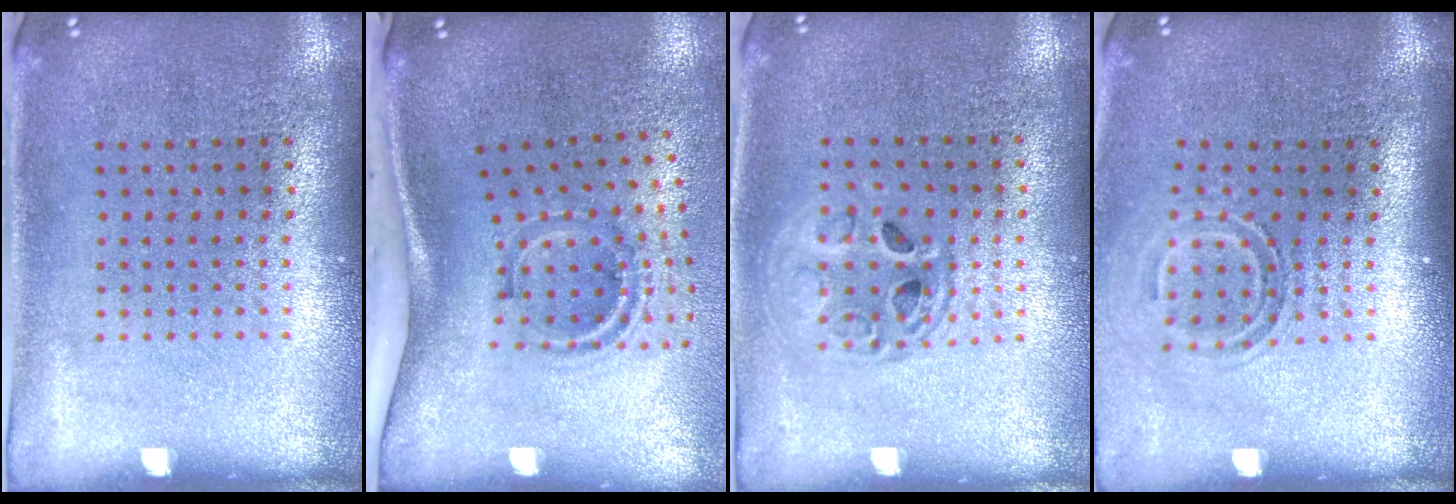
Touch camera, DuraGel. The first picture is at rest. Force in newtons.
{"total": 1.9, "press": 1.2, "slide": 1.5}
{"total": 1.5, "press": 1.3, "slide": 0.7}
{"total": 1.7, "press": 1.2, "slide": 1.2}